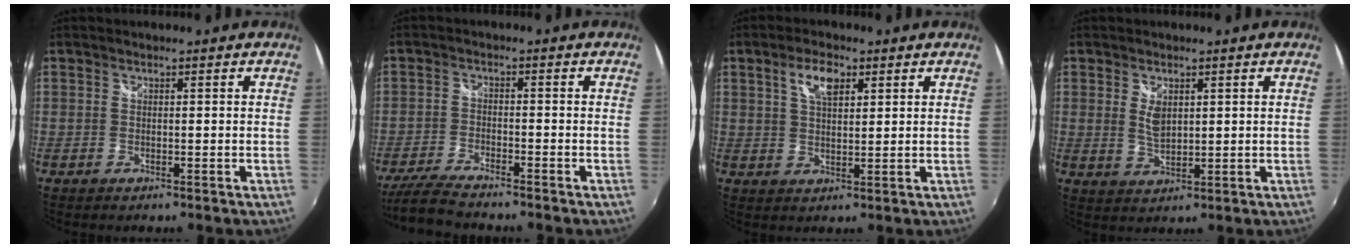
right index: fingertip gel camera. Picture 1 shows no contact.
{"total": 7.2, "force": [-6.5, 0.8, 3.0], "torque": [-0.084, -0.020, -0.123]}
{"total": 5.5, "force": [2.6, 2.5, 4.1], "torque": [-0.073, 0.009, 0.047]}
{"total": 4.0, "force": [1.2, 2.2, 3.1], "torque": [-0.051, -0.004, 0.024]}